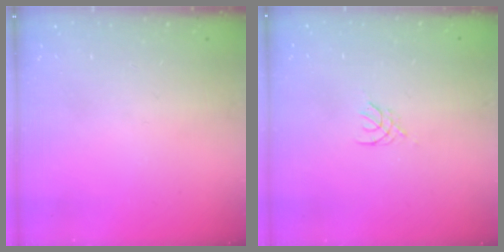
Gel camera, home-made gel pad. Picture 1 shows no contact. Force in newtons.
{"total": 2.0, "press": 1.9, "slide": 0.4}